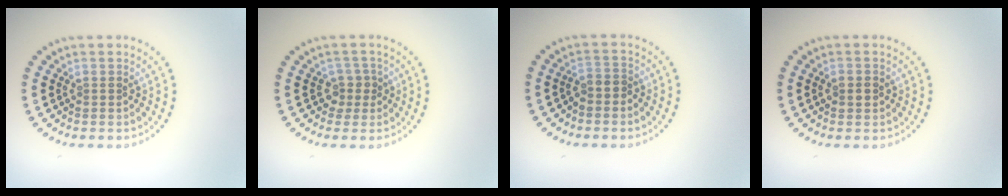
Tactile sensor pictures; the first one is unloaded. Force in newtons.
{"total": 1.7, "press": 1.3, "slide": 1.1}
{"total": 1.2, "press": 0.8, "slide": 0.8}
{"total": 1.7, "press": 1.7, "slide": 0.1}